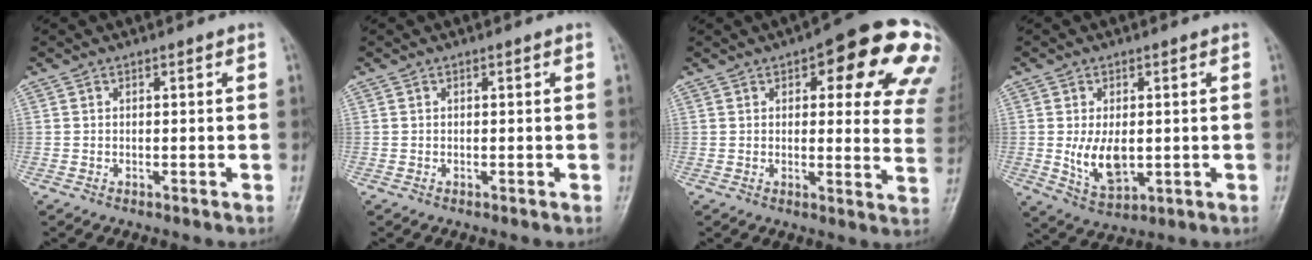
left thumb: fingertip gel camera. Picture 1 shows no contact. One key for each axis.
{"total": 0.0}
{"total": 20.2, "fx": 9.3, "fy": 7.3, "fz": 16.4, "tx": -0.158, "ty": -0.019, "tz": 0.099}
{"total": 7.2, "fx": -0.2, "fy": 4.3, "fz": 5.8, "tx": -0.095, "ty": -0.016, "tz": 0.009}